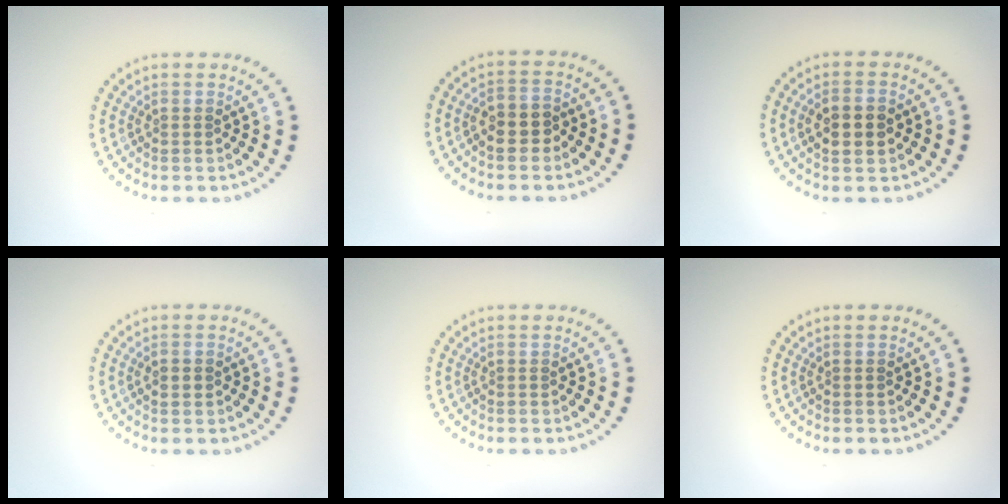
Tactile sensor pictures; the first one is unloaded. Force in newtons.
{"total": 2.6, "press": 2.5, "slide": 0.7}
{"total": 2.9, "press": 2.9, "slide": 0.2}
{"total": 1.5, "press": 1.4, "slide": 0.2}
{"total": 0.0}
{"total": 0.0}